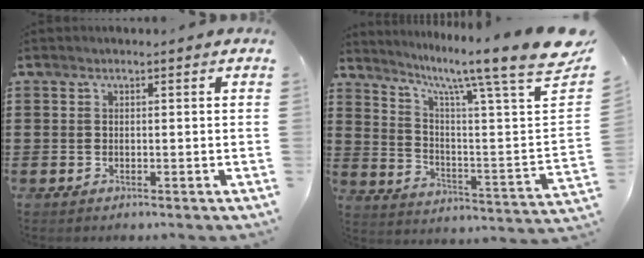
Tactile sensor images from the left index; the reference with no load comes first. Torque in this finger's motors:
{"motor_torque": [1.61, -0.54, 0.61, 0.19]}